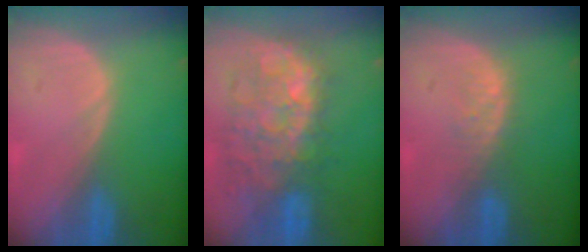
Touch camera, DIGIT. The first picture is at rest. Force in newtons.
{"total": 10.7, "press": 10.1, "slide": 3.6}
{"total": 2.8, "press": 2.8, "slide": 0.3}